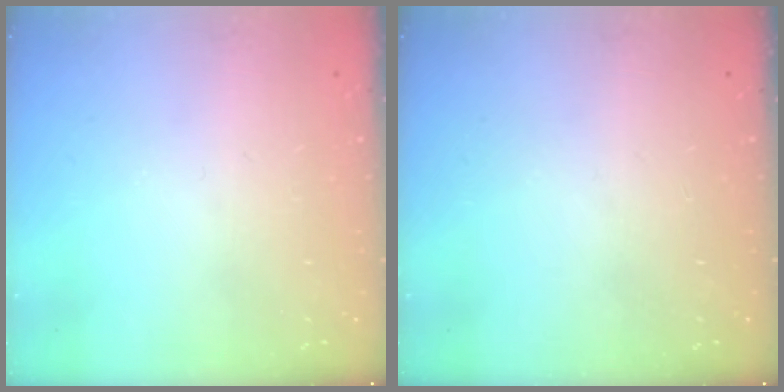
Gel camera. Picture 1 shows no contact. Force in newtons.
{"total": 0.0}